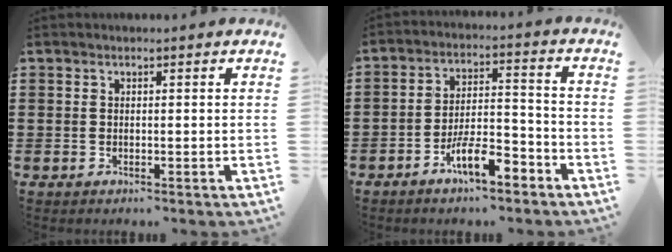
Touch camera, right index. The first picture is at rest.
{"total": 8.1, "force": [-5.4, 2.2, 5.6], "torque": [-0.106, 0.007, -0.098]}